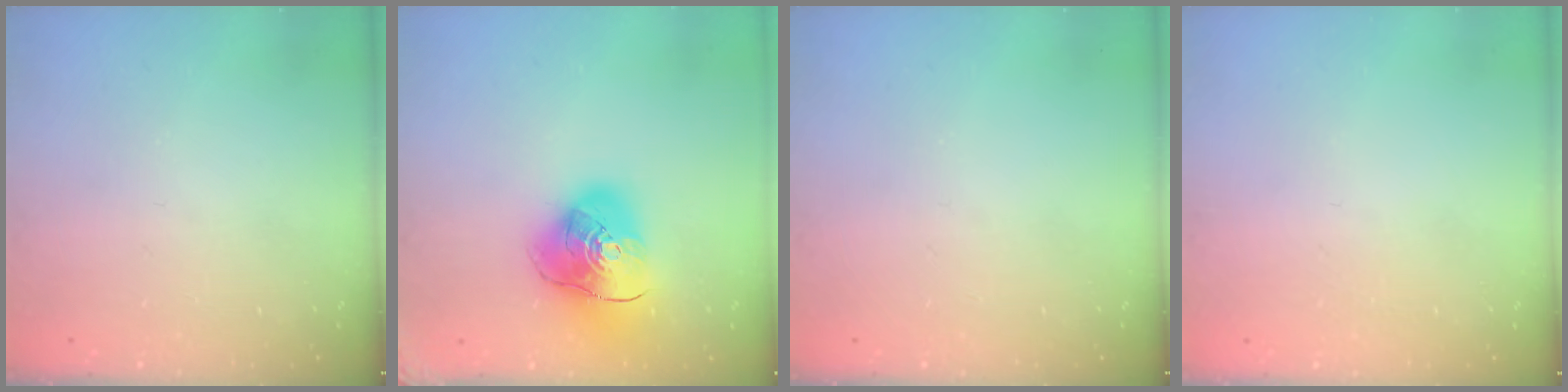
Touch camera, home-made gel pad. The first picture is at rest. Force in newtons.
{"total": 15.1, "press": 14.9, "slide": 2.2}
{"total": 0.0}
{"total": 0.9, "press": 0.9, "slide": 0.1}